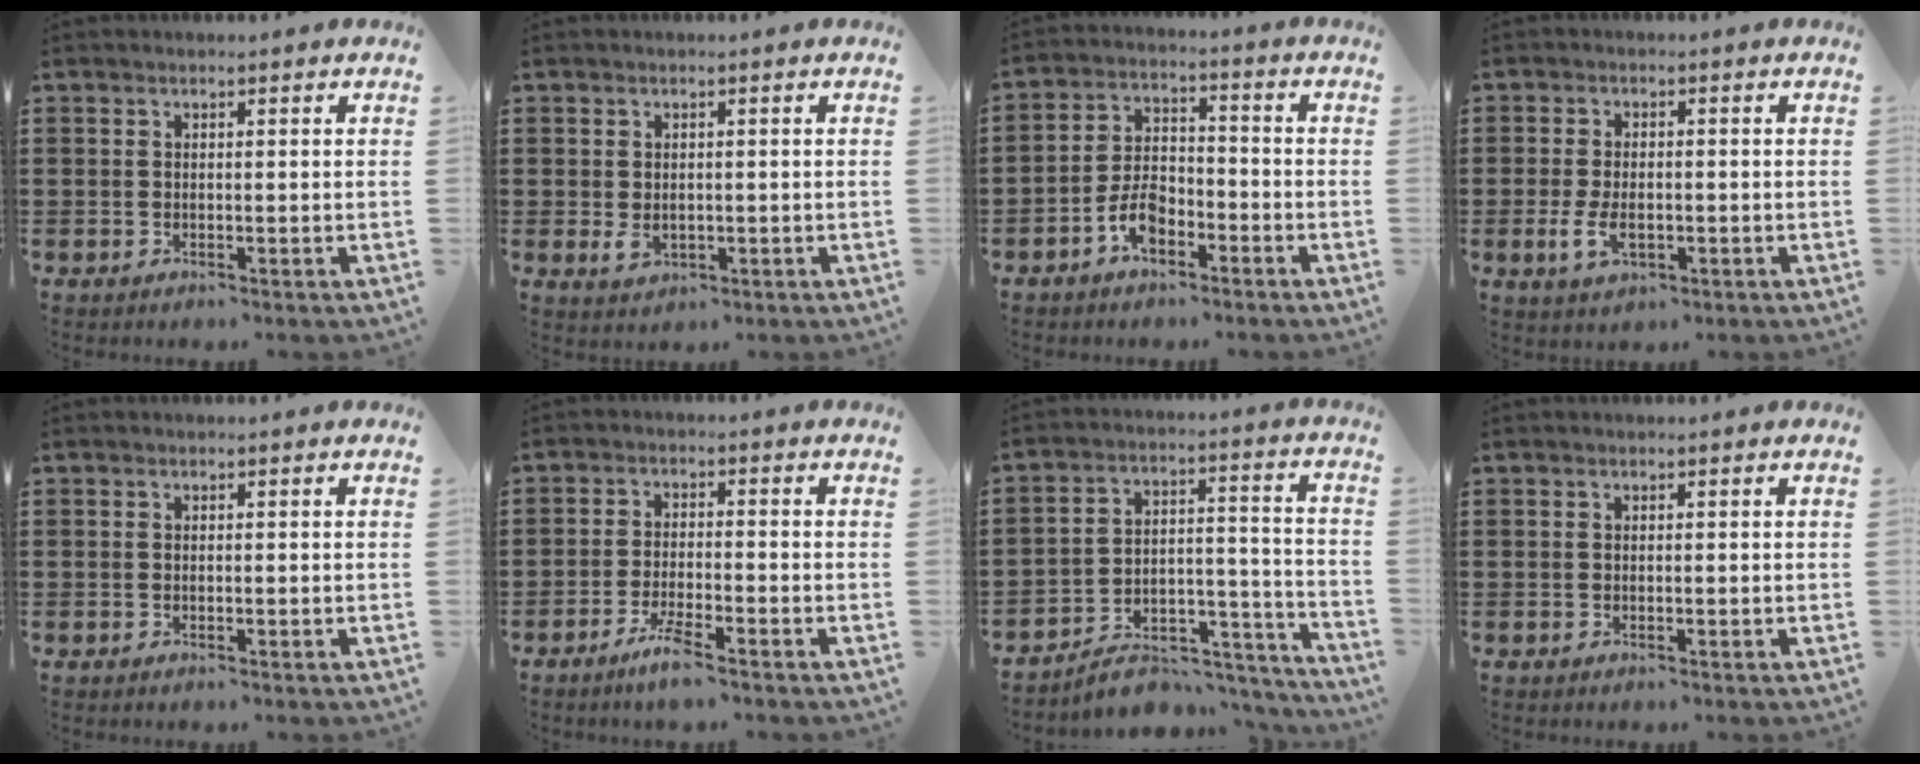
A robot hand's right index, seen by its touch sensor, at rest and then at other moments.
{"total": 2.2, "force": [-0.1, 1.5, 1.6], "torque": [-0.032, 0.003, -0.001]}
{"total": 6.4, "force": [-3.3, 3.4, 4.2], "torque": [-0.090, 0.009, -0.065]}
{"total": 4.0, "force": [-0.9, 2.1, 3.2], "torque": [-0.073, -0.006, -0.017]}
{"total": 0.0}
{"total": 4.4, "force": [-3.0, 0.5, 3.2], "torque": [-0.072, -0.008, -0.056]}
{"total": 8.2, "force": [-7.2, 2.8, 2.8], "torque": [-0.041, 0.024, -0.133]}
{"total": 0.0}